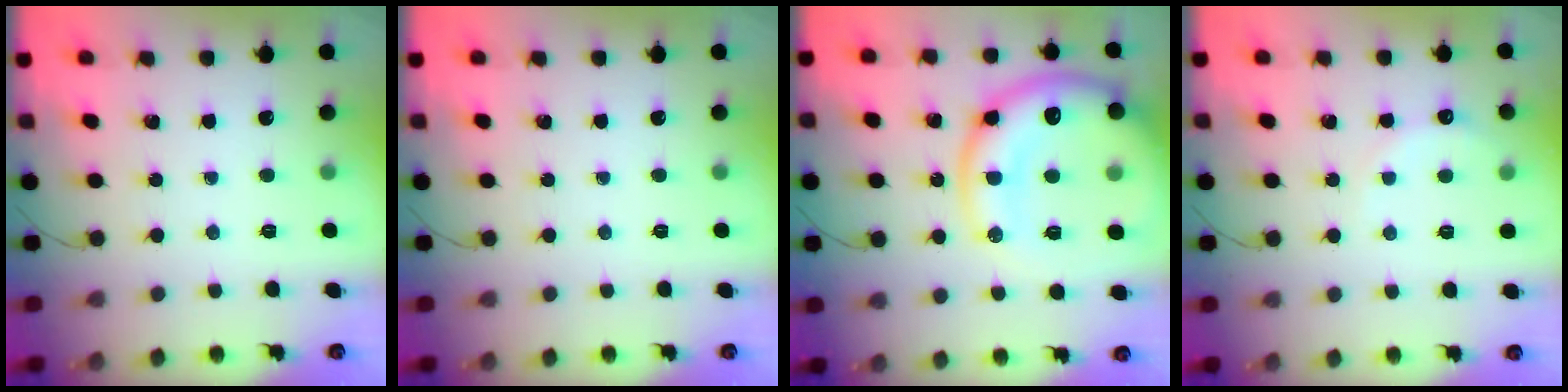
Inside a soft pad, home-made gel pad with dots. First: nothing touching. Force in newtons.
{"total": 0.0}
{"total": 22.2, "press": 22.0, "slide": 3.1}
{"total": 4.6, "press": 4.4, "slide": 1.5}